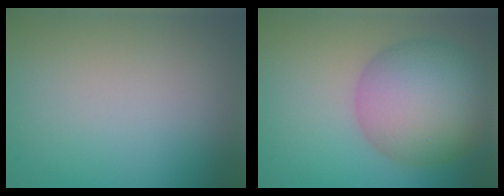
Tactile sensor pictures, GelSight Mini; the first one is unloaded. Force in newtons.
{"total": 9.8, "press": 9.8, "slide": 0.2}